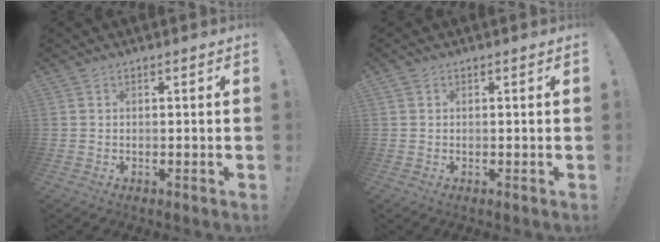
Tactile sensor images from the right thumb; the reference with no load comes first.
{"total": 0.5, "force": [0.3, 0.4, 0.0], "torque": [0.006, -0.001, 0.005]}